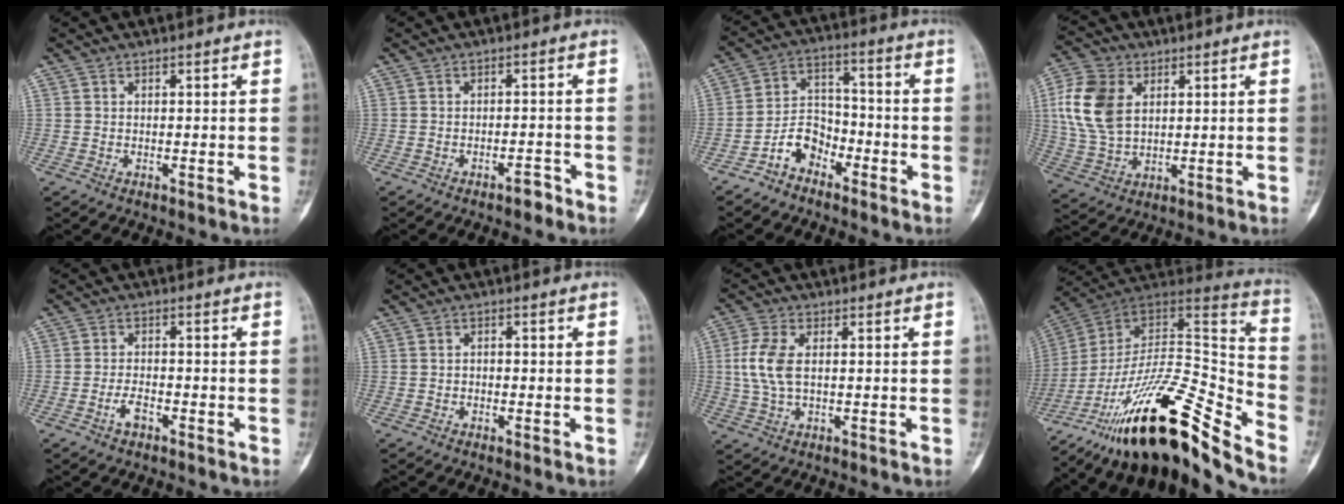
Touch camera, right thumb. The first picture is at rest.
{"total": 2.0, "force": [-1.7, 0.6, 0.8], "torque": [-0.013, 0.017, -0.028]}
{"total": 7.4, "force": [-4.8, 4.9, 2.8], "torque": [-0.036, 0.056, -0.099]}
{"total": 12.4, "force": [3.2, 8.3, 8.6], "torque": [-0.172, -0.001, 0.064]}
{"total": 2.7, "force": [-1.8, 1.3, 1.6], "torque": [-0.036, 0.016, -0.036]}
{"total": 0.9, "force": [-0.4, 0.7, 0.5], "torque": [-0.004, 0.004, -0.011]}
{"total": 6.8, "force": [0.5, 3.5, 5.8], "torque": [-0.143, 0.008, 0.008]}
{"total": 27.3, "force": [-19.9, 6.0, 17.7], "torque": [-0.247, 0.103, -0.334]}